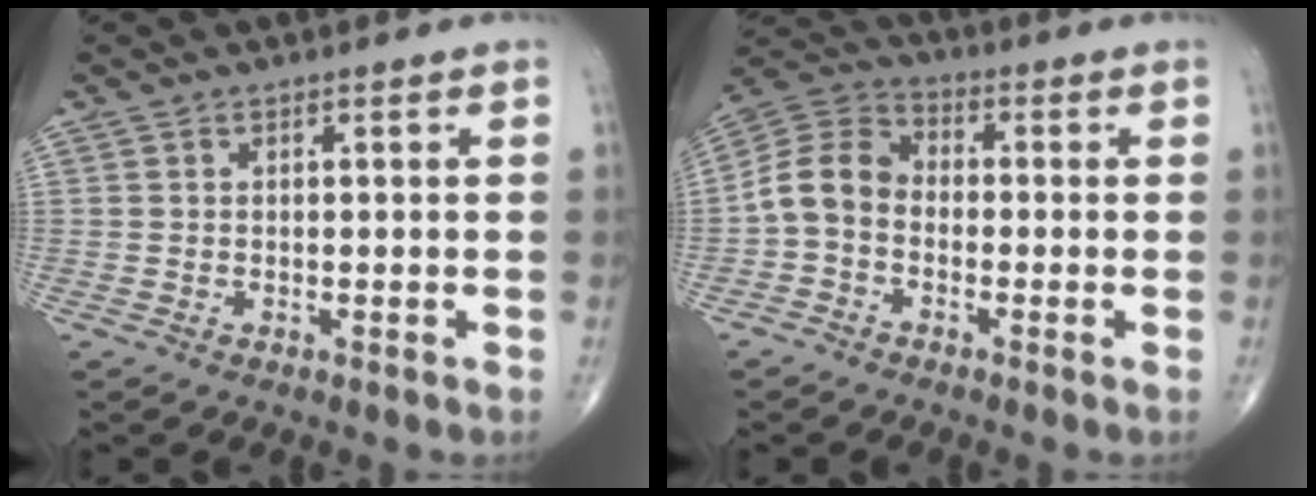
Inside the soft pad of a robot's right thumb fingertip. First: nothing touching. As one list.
[{"total": 8.3, "force": [-1.9, 6.2, 5.2], "torque": [-0.089, 0.030, -0.055]}]